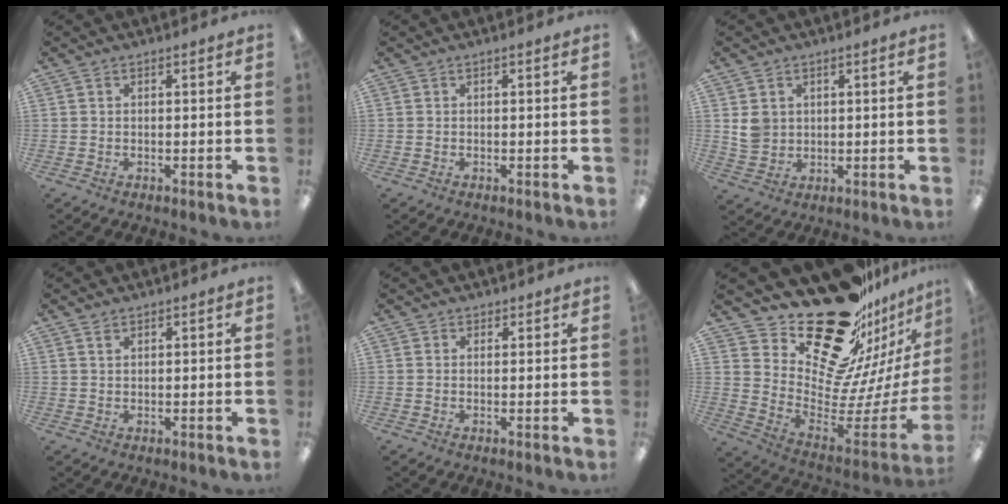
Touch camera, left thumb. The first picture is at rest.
{"total": 0.0}
{"total": 4.5, "force": [1.6, 4.0, 1.5], "torque": [-0.020, 0.002, 0.029]}
{"total": 1.3, "force": [1.0, 0.6, 0.6], "torque": [-0.006, -0.004, 0.018]}
{"total": 1.2, "force": [0.9, 0.8, 0.0], "torque": [0.008, -0.002, 0.015]}
{"total": 25.3, "force": [19.5, 12.0, 10.9], "torque": [-0.144, -0.166, 0.357]}